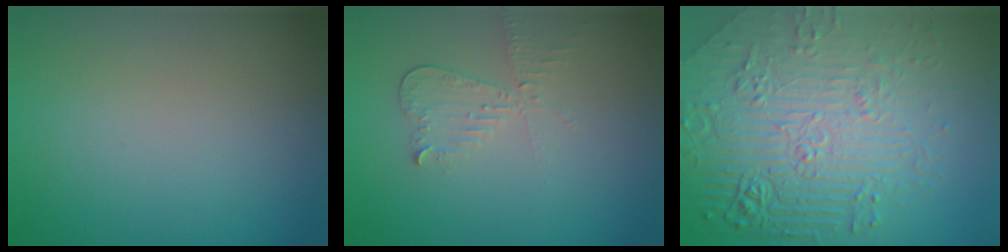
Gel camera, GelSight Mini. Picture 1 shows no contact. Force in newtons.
{"total": 2.1, "press": 2.1, "slide": 0.1}
{"total": 8.5, "press": 6.1, "slide": 5.9}